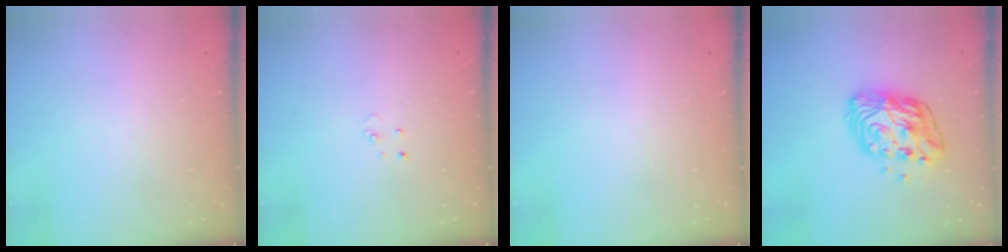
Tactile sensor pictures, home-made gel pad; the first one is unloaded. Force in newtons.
{"total": 2.5, "press": 2.5, "slide": 0.2}
{"total": 0.0}
{"total": 11.4, "press": 11.3, "slide": 0.9}